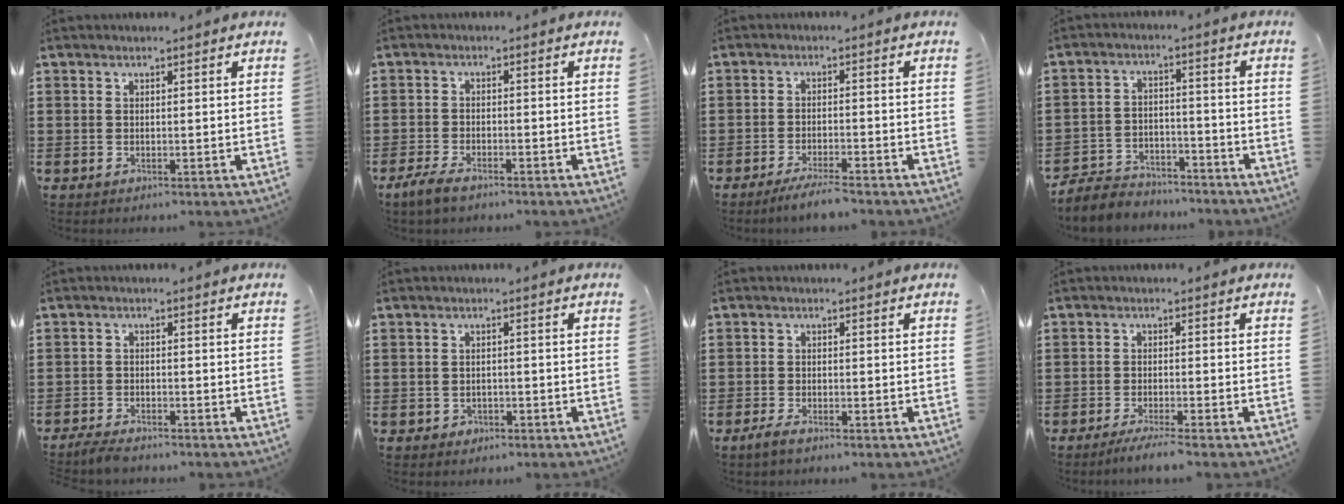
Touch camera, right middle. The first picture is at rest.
{"total": 2.8, "force": [-2.2, 0.9, 1.6], "torque": [-0.042, 0.002, -0.047]}
{"total": 3.3, "force": [-2.9, 0.0, 1.5], "torque": [-0.024, -0.001, -0.055]}
{"total": 4.5, "force": [-4.3, 1.2, 0.4], "torque": [-0.019, 0.006, -0.093]}
{"total": 2.6, "force": [-2.5, 0.4, 0.5], "torque": [-0.018, 0.001, -0.053]}
{"total": 1.2, "force": [-0.8, 0.8, 0.3], "torque": [-0.009, 0.000, -0.019]}
{"total": 1.7, "force": [-1.3, 0.3, 1.1], "torque": [-0.027, -0.001, -0.028]}
{"total": 2.4, "force": [-2.0, -0.3, 1.2], "torque": [-0.018, 0.001, -0.038]}